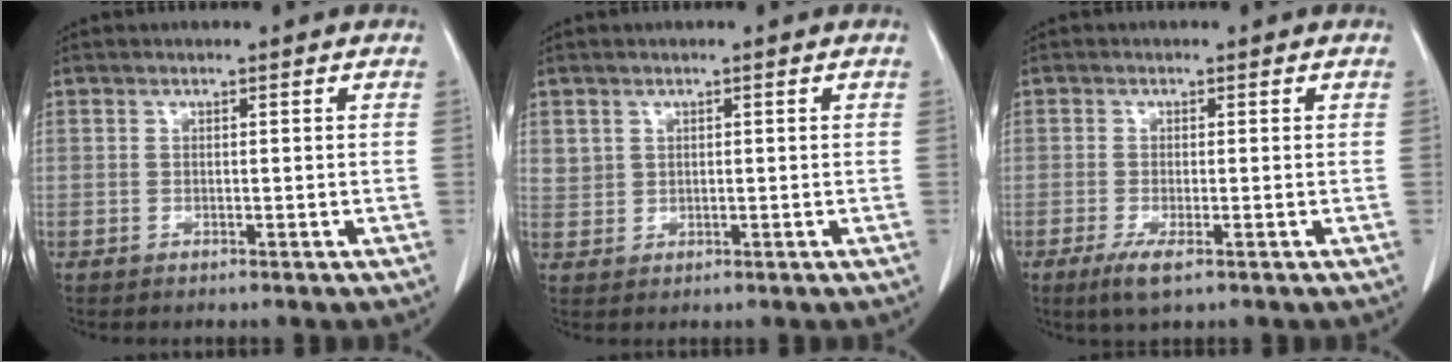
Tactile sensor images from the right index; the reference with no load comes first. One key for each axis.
{"total": 2.2, "fx": 1.1, "fy": 1.9, "fz": 0.4, "tx": 0.004, "ty": 0.005, "tz": 0.021}
{"total": 3.4, "fx": -1.8, "fy": 0.6, "fz": 2.8, "tx": -0.055, "ty": -0.009, "tz": -0.031}